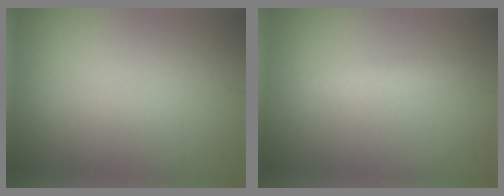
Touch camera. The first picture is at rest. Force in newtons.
{"total": 1.7, "press": 1.7, "slide": 0.1}